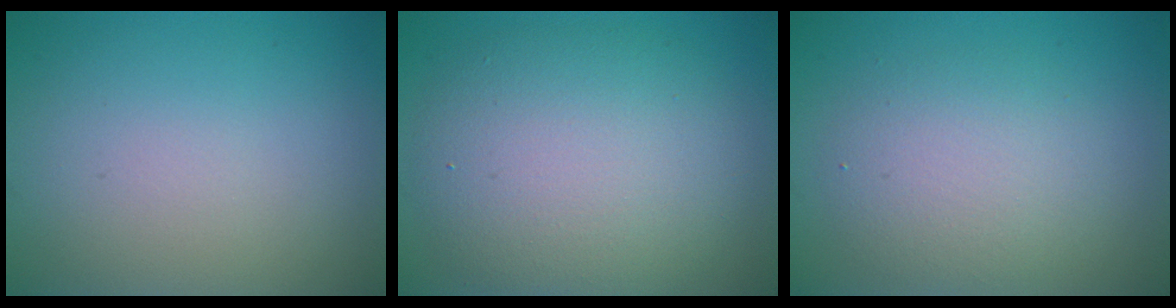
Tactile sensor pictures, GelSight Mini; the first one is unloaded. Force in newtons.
{"total": 8.3, "press": 8.3, "slide": 0.3}
{"total": 4.0, "press": 4.0, "slide": 0.1}